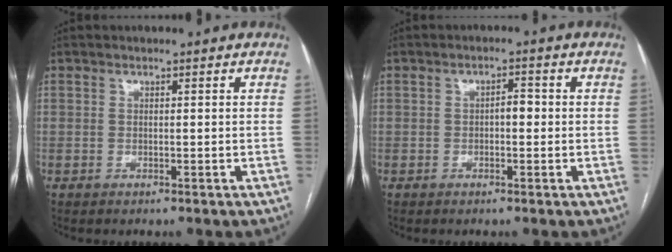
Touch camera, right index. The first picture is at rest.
{"total": 2.1, "force": [-0.2, 0.9, 1.9], "torque": [-0.025, 0.008, -0.005]}